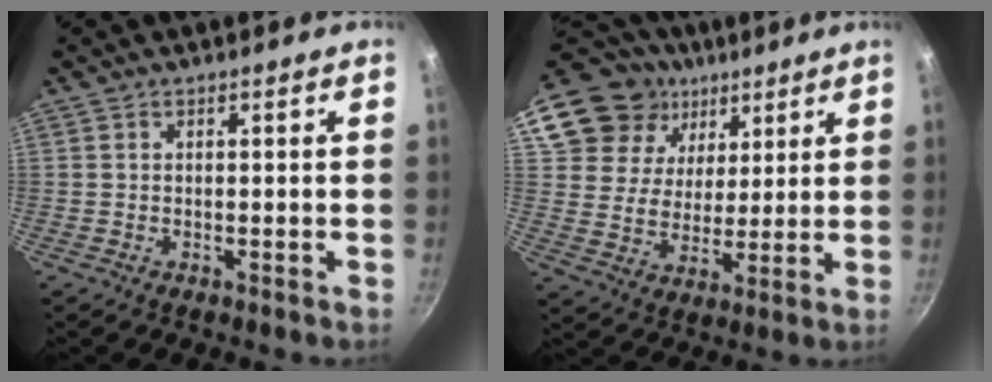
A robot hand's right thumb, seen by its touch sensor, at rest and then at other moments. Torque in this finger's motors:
{"motor_torque": [-1.65, 1.82, 0.24, -0.22, 0.29]}